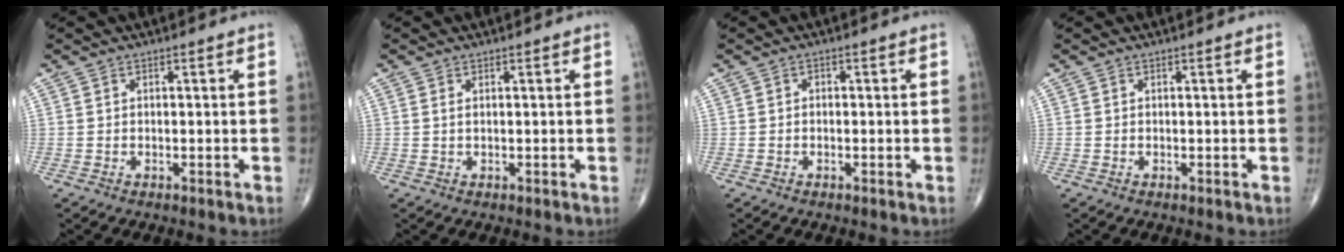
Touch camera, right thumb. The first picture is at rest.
{"total": 0.7, "force": [0.2, 0.2, 0.6], "torque": [-0.019, 0.003, 0.006]}
{"total": 0.7, "force": [-0.2, 0.5, 0.4], "torque": [-0.002, 0.003, -0.007]}
{"total": 0.0}